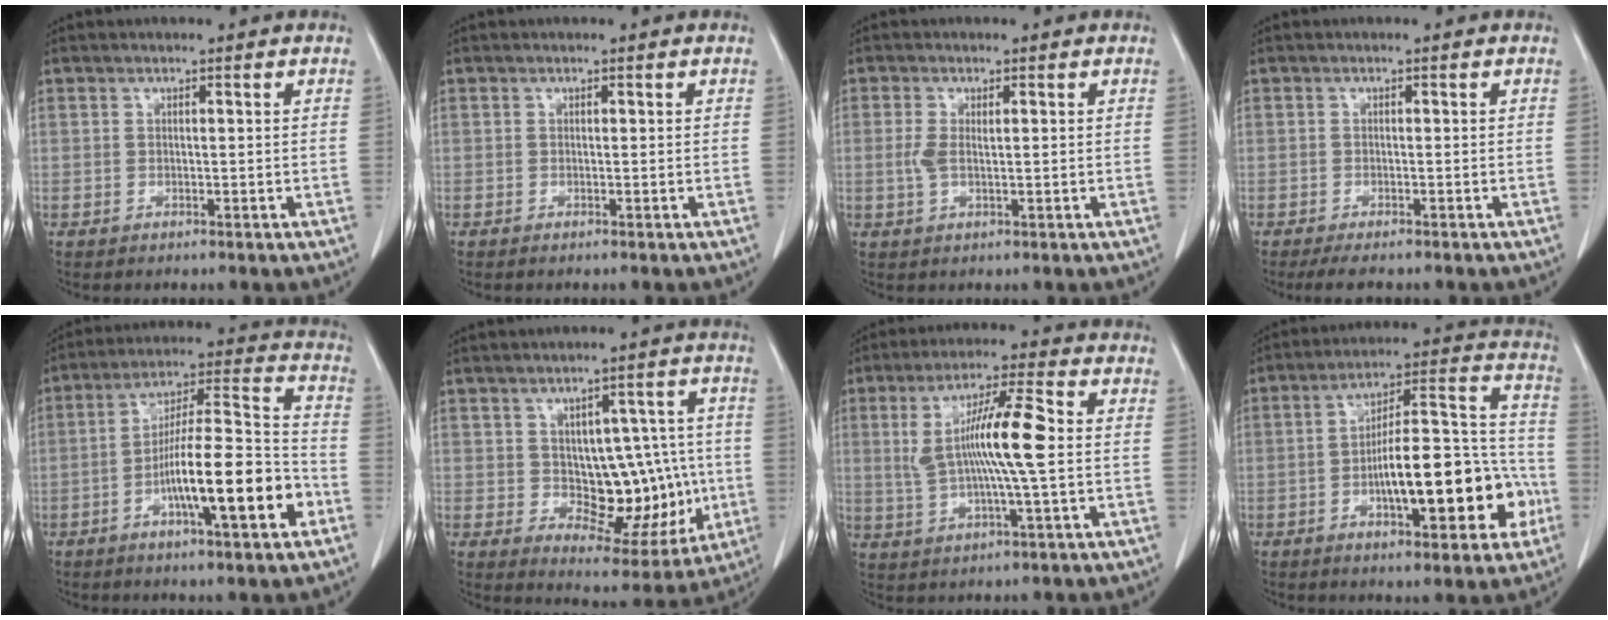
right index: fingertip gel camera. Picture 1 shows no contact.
{"total": 0.0}
{"total": 2.7, "force": [0.2, 1.1, 2.5], "torque": [-0.056, 0.004, 0.007]}
{"total": 3.4, "force": [-2.8, 0.8, 1.7], "torque": [-0.027, -0.009, -0.041]}
{"total": 16.6, "force": [-6.0, 2.1, 15.3], "torque": [-0.254, 0.007, -0.096]}
{"total": 12.7, "force": [-0.9, 7.1, 10.5], "torque": [-0.123, 0.020, 0.009]}
{"total": 11.4, "force": [0.9, 0.8, 11.3], "torque": [-0.219, 0.010, 0.015]}
{"total": 18.4, "force": [-5.5, 5.8, 16.6], "torque": [-0.244, 0.035, -0.077]}